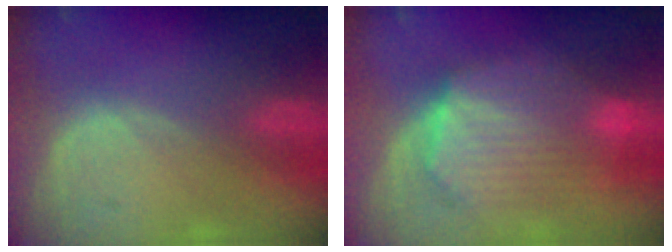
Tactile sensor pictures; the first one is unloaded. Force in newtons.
{"total": 10.4, "press": 10.4, "slide": 0.8}